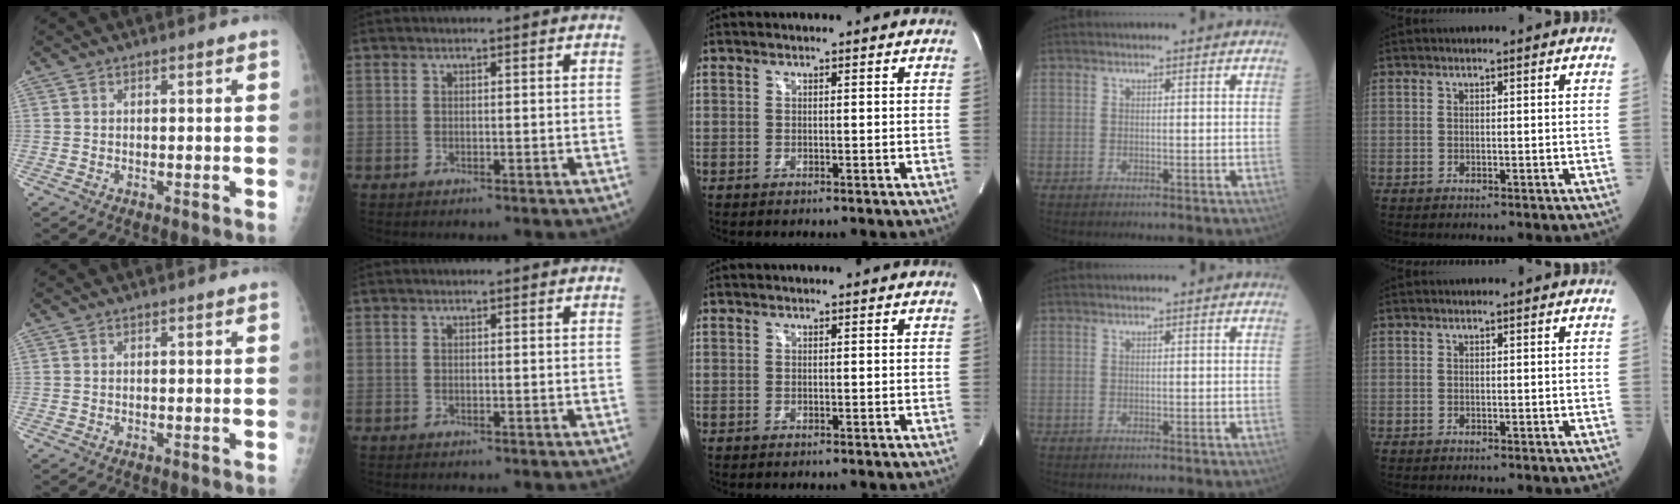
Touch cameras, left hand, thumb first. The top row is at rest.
{}